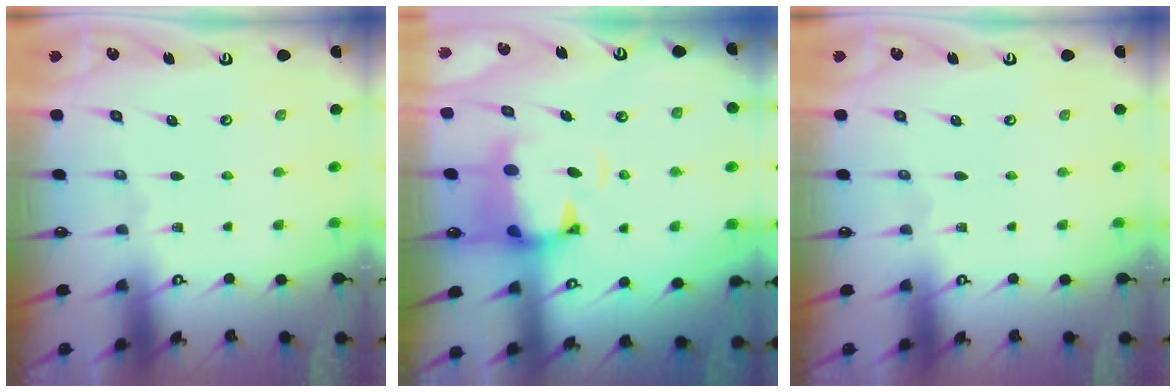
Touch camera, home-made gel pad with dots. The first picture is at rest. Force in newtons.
{"total": 2.8, "press": 2.4, "slide": 1.4}
{"total": 0.0}